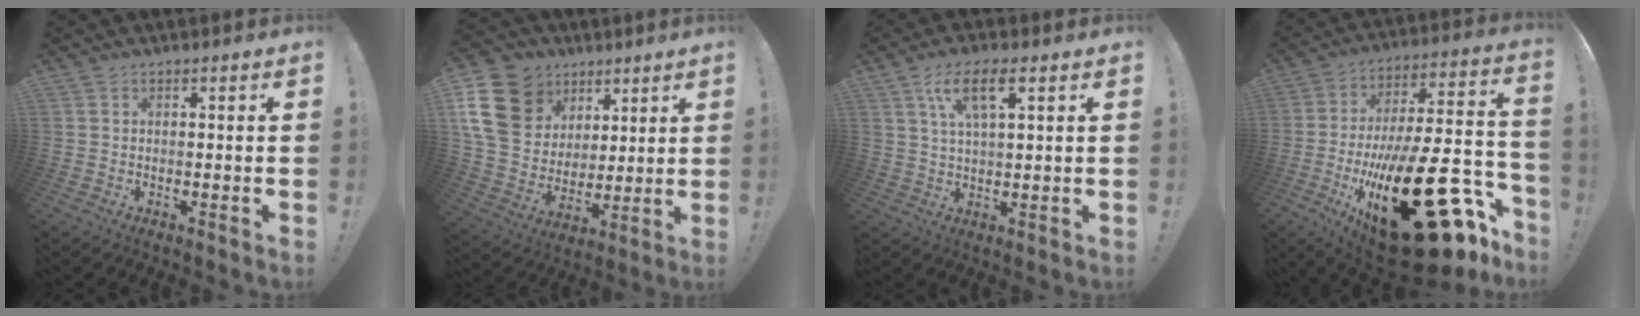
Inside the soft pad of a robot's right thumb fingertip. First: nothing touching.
{"total": 19.1, "force": [7.5, 15.1, 8.9], "torque": [-0.168, -0.032, 0.161]}
{"total": 8.8, "force": [4.1, 2.6, 7.4], "torque": [-0.130, -0.002, 0.071]}
{"total": 37.9, "force": [-13.6, 14.0, 32.4], "torque": [-0.508, 0.047, -0.199]}